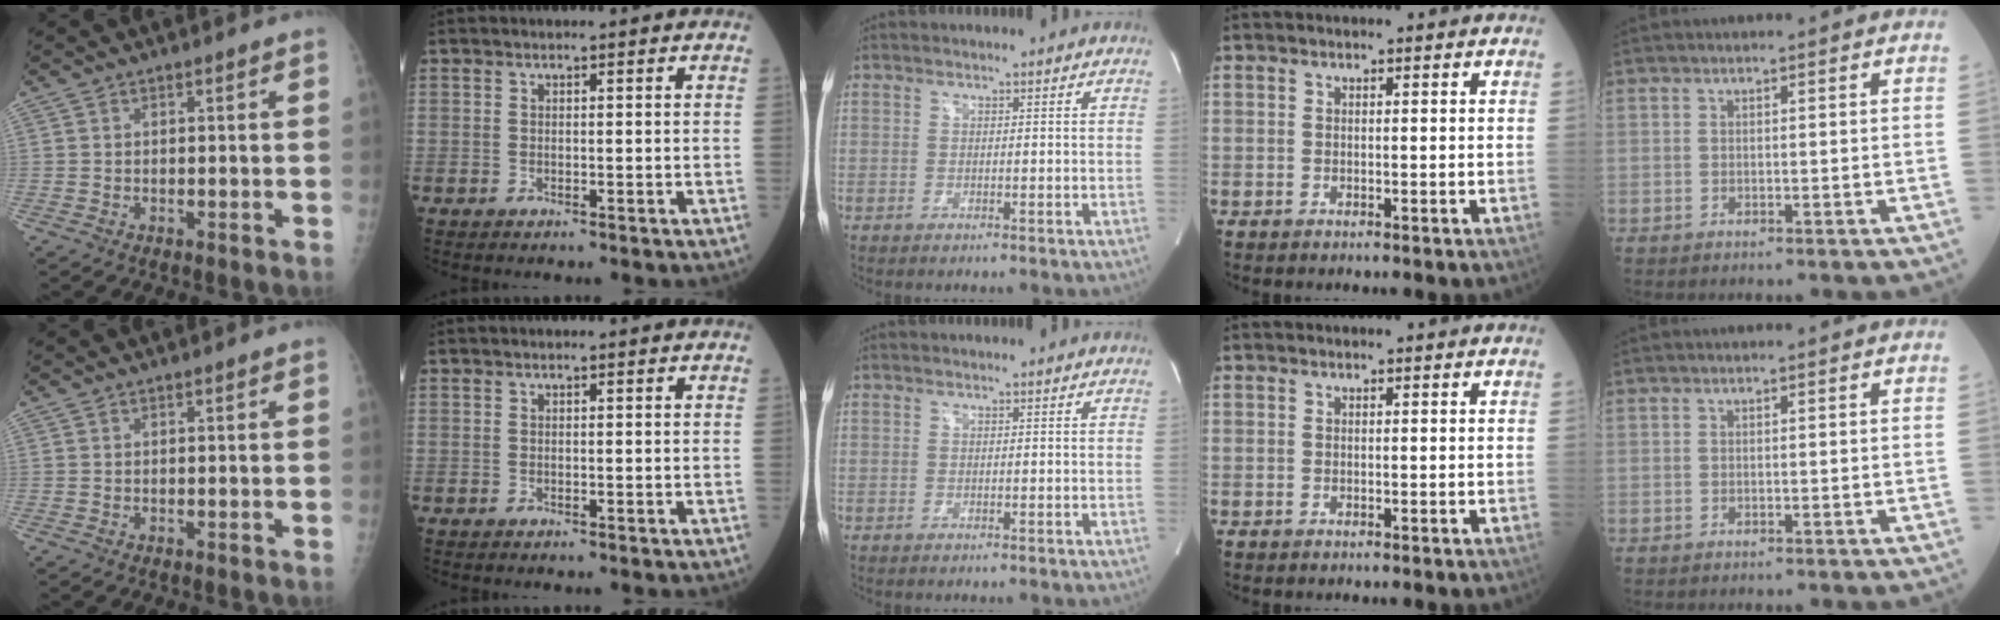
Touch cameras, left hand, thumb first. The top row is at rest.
{}